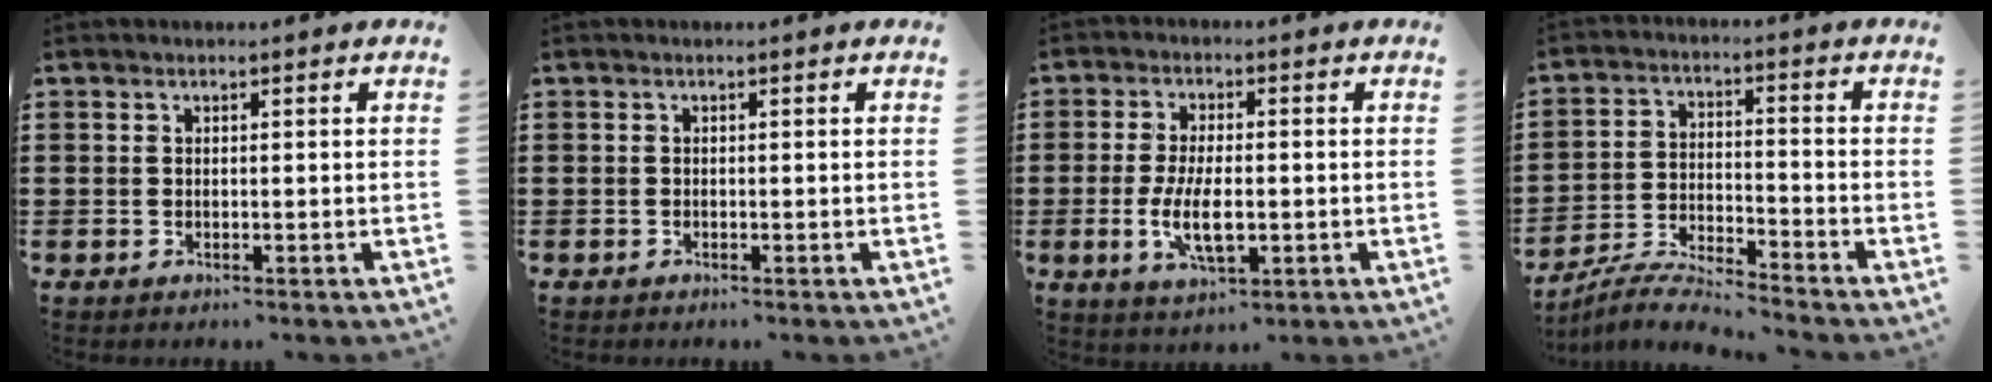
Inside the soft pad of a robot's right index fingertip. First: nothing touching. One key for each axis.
{"total": 0.0}
{"total": 7.0, "fx": -1.4, "fy": 3.1, "fz": 6.2, "tx": -0.126, "ty": -0.009, "tz": -0.030}
{"total": 5.9, "fx": -5.8, "fy": -0.1, "fz": 1.3, "tx": -0.043, "ty": -0.004, "tz": -0.117}